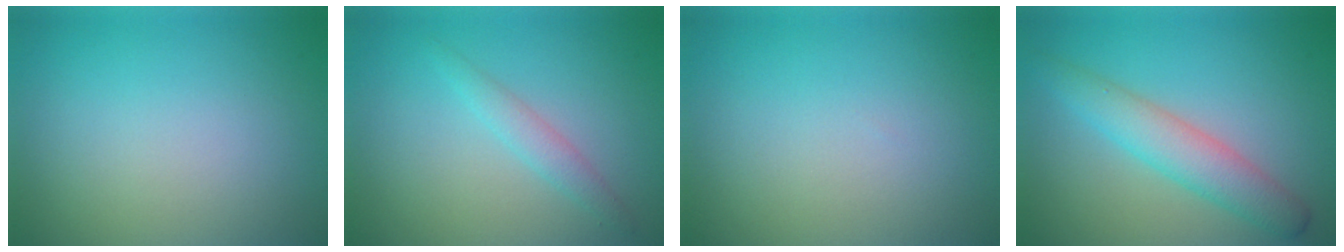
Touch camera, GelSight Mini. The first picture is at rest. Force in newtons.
{"total": 1.7, "press": 1.7, "slide": 0.0}
{"total": 0.0}
{"total": 4.0, "press": 4.0, "slide": 0.1}